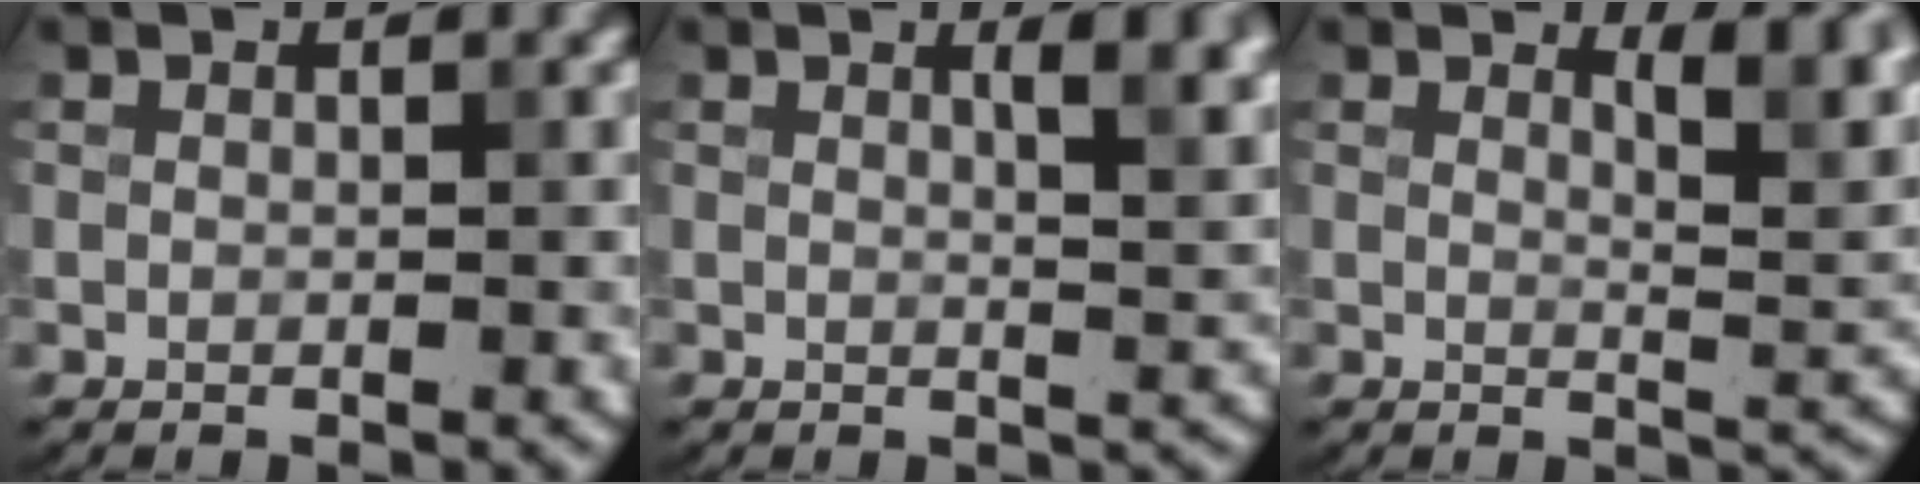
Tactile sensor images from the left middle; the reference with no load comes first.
{"total": 5.1, "force": [2.1, 2.0, 4.3], "torque": [-0.028, 0.011, 0.020]}
{"total": 4.8, "force": [2.9, 1.6, 3.5], "torque": [-0.037, -0.003, 0.040]}